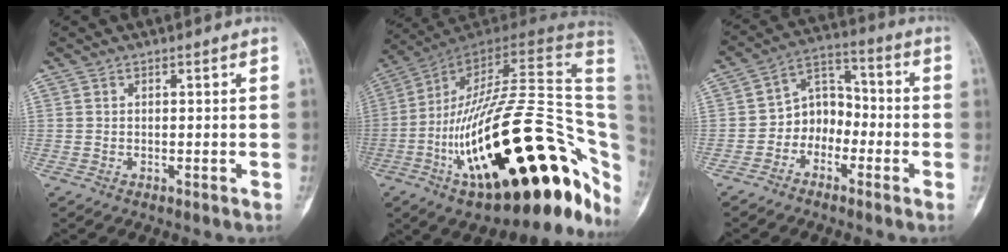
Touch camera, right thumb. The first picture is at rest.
{"total": 39.4, "force": [-11.2, 14.9, 34.7], "torque": [-0.443, 0.063, -0.176]}
{"total": 7.9, "force": [-2.9, 6.2, 3.9], "torque": [-0.024, 0.051, -0.067]}